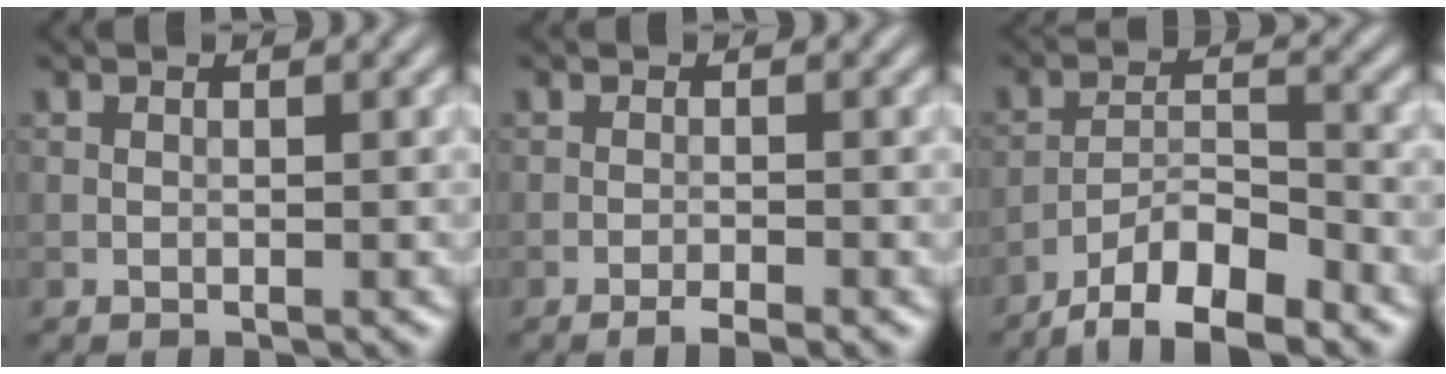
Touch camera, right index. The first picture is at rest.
{"total": 2.0, "force": [-1.3, 0.3, 1.4], "torque": [-0.024, 0.003, -0.026]}
{"total": 6.9, "force": [-5.2, 1.8, 4.1], "torque": [-0.066, 0.000, -0.095]}